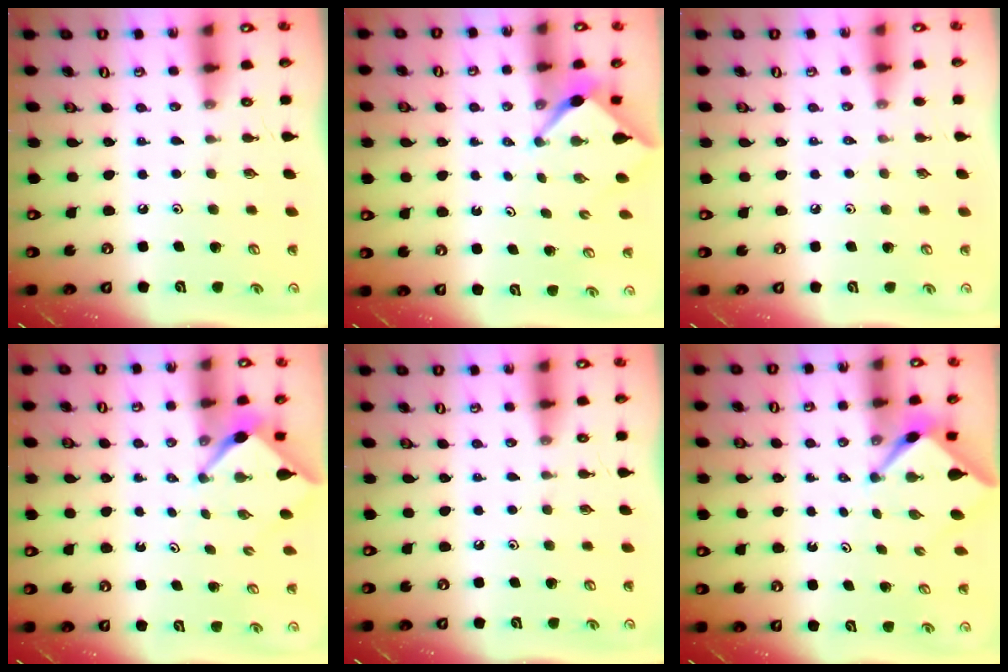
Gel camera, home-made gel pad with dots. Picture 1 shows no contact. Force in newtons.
{"total": 2.5, "press": 2.4, "slide": 0.3}
{"total": 0.0}
{"total": 2.5, "press": 2.5, "slide": 0.2}
{"total": 0.0}
{"total": 2.7, "press": 2.7, "slide": 0.3}